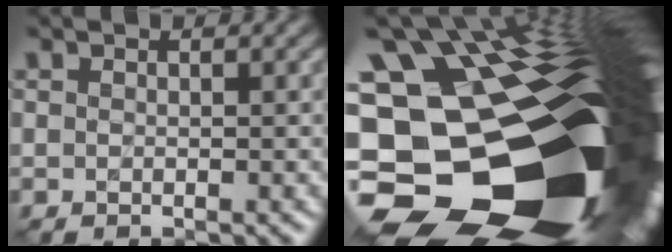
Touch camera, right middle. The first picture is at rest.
{"total": 21.6, "force": [-4.7, 12.8, 16.8], "torque": [-0.288, -0.021, -0.076]}